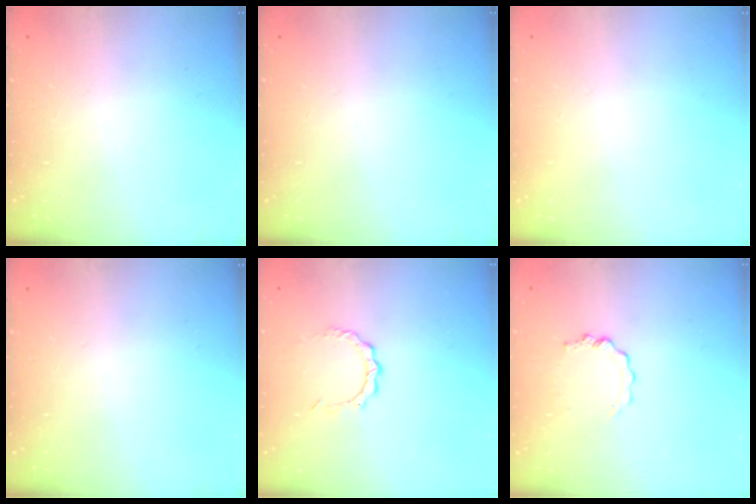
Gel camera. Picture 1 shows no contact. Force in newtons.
{"total": 0.0}
{"total": 0.0}
{"total": 0.0}
{"total": 3.0, "press": 3.0, "slide": 0.2}
{"total": 3.0, "press": 3.0, "slide": 0.3}